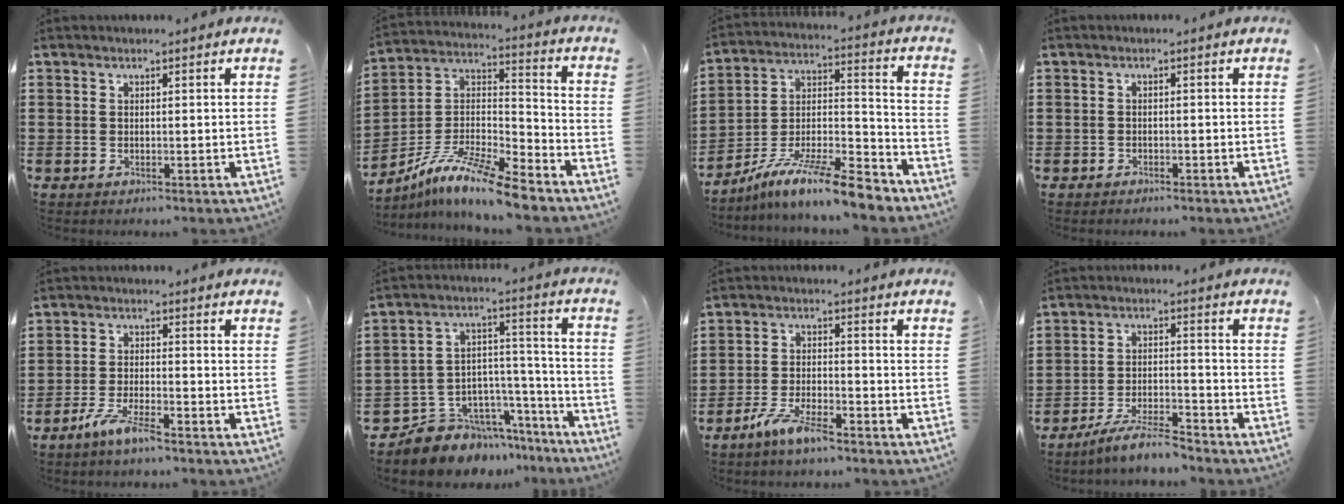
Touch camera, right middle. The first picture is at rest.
{"total": 10.8, "force": [-9.3, 0.5, 5.4], "torque": [-0.104, 0.007, -0.189]}
{"total": 12.3, "force": [-10.3, 1.0, 6.6], "torque": [-0.109, 0.024, -0.193]}
{"total": 0.9, "force": [-0.8, 0.3, 0.1], "torque": [-0.003, 0.001, -0.019]}
{"total": 4.9, "force": [-3.7, 0.5, 3.2], "torque": [-0.071, -0.006, -0.070]}
{"total": 7.7, "force": [-6.5, 4.1, -0.2], "torque": [-0.013, 0.004, -0.122]}
{"total": 5.3, "force": [-4.3, 0.9, 3.1], "torque": [-0.070, -0.002, -0.083]}
{"total": 6.3, "force": [-5.7, 0.5, 2.7], "torque": [-0.060, -0.004, -0.112]}